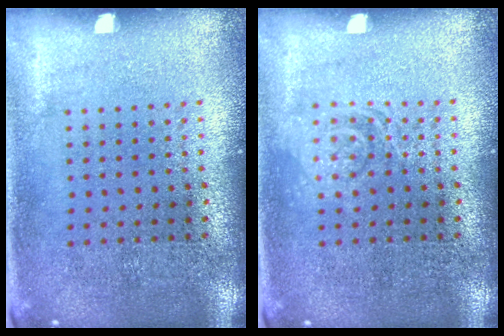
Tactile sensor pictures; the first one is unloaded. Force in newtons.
{"total": 1.6, "press": 1.6, "slide": 0.3}